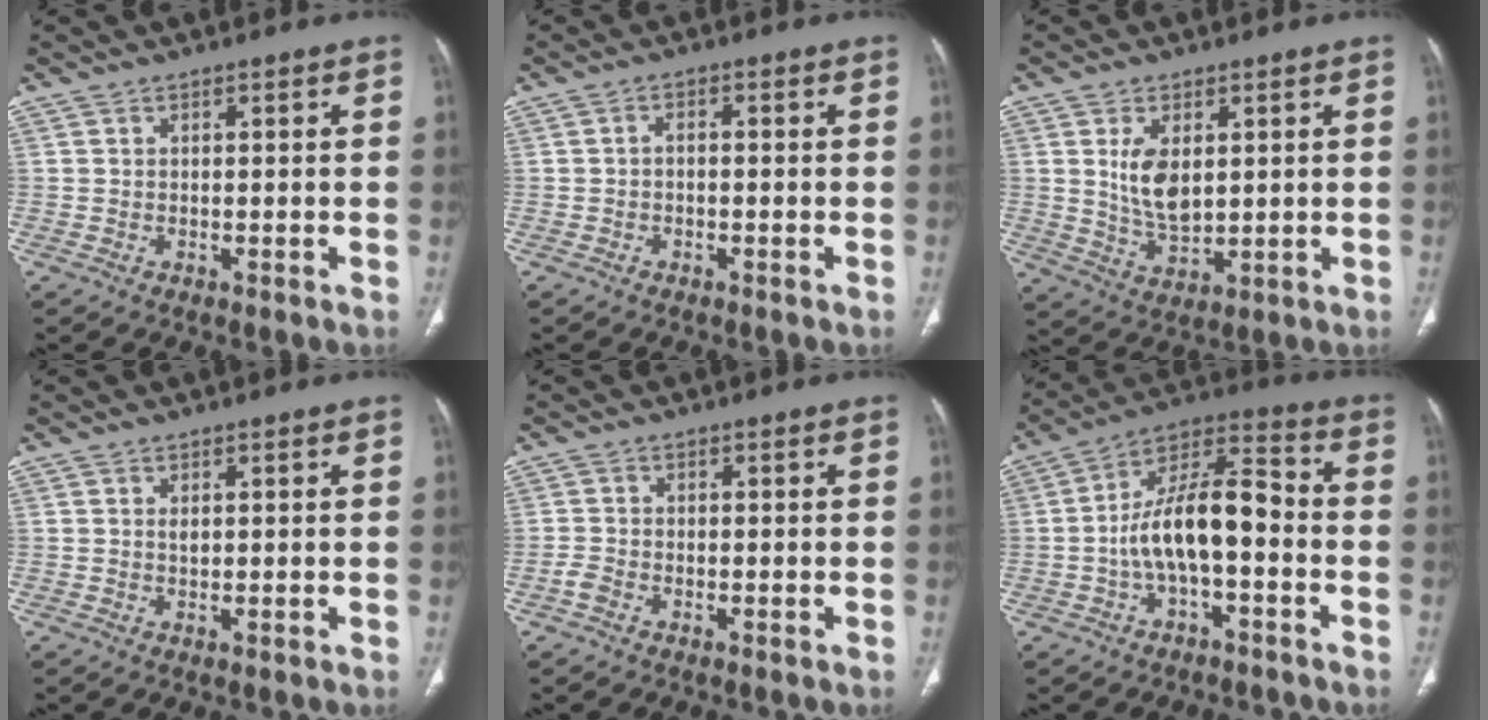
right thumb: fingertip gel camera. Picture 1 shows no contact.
{"total": 1.3, "force": [-0.4, 0.7, 1.0], "torque": [-0.014, 0.007, -0.009]}
{"total": 9.2, "force": [2.4, 5.4, 7.1], "torque": [-0.113, -0.022, 0.061]}
{"total": 1.2, "force": [0.3, 0.6, 1.0], "torque": [-0.019, -0.003, 0.007]}
{"total": 1.9, "force": [-1.0, 1.0, 1.3], "torque": [-0.029, 0.004, -0.024]}
{"total": 13.8, "force": [-2.7, 5.9, 12.2], "torque": [-0.217, 0.049, -0.052]}